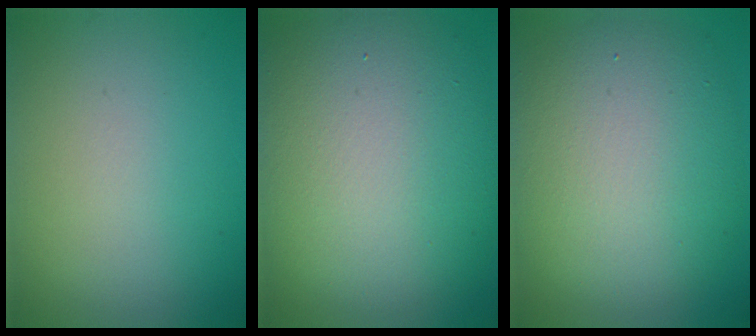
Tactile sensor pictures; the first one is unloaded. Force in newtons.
{"total": 13.8, "press": 13.8, "slide": 1.2}
{"total": 9.7, "press": 9.7, "slide": 0.6}